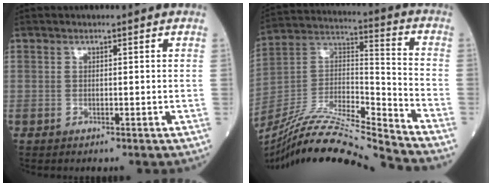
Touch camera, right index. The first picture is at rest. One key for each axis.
{"total": 21.3, "fx": -19.5, "fy": -1.0, "fz": 8.4, "tx": -0.188, "ty": 0.001, "tz": -0.350}